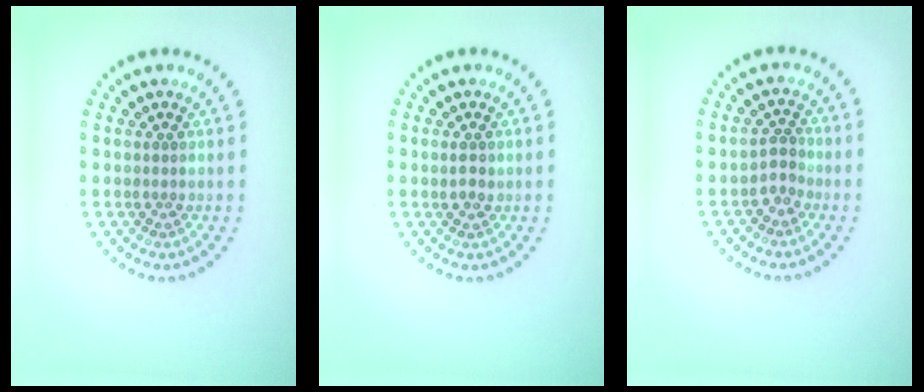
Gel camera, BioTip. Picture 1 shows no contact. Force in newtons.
{"total": 1.1, "press": 1.1, "slide": 0.2}
{"total": 1.8, "press": 1.4, "slide": 1.2}